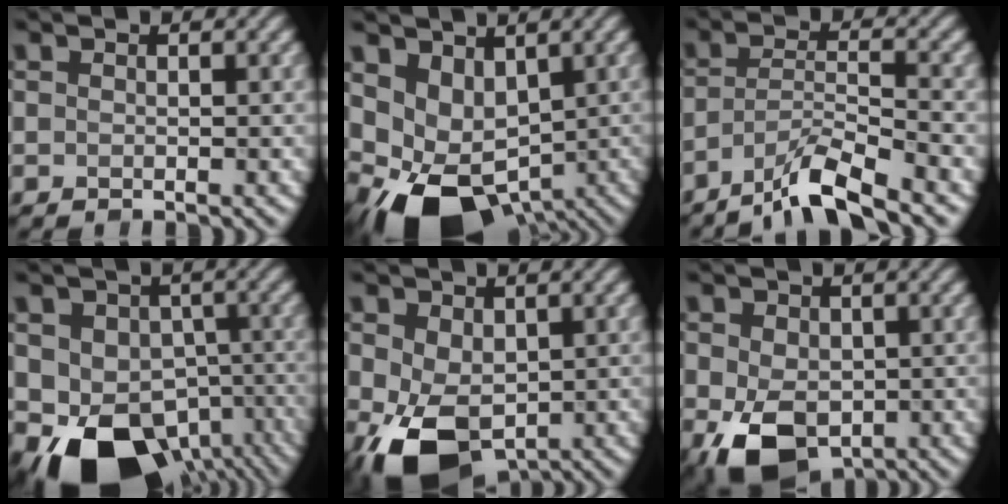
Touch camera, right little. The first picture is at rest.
{"total": 9.1, "force": [-1.5, 6.1, 6.5], "torque": [-0.124, -0.037, -0.007]}
{"total": 6.1, "force": [-4.5, 1.0, 4.0], "torque": [-0.064, 0.003, -0.090]}
{"total": 15.0, "force": [-7.1, 10.2, 8.5], "torque": [-0.130, -0.030, -0.091]}
{"total": 8.8, "force": [-2.4, 5.7, 6.3], "torque": [-0.142, -0.025, -0.036]}
{"total": 8.0, "force": [-2.4, 5.4, 5.4], "torque": [-0.113, -0.024, -0.038]}